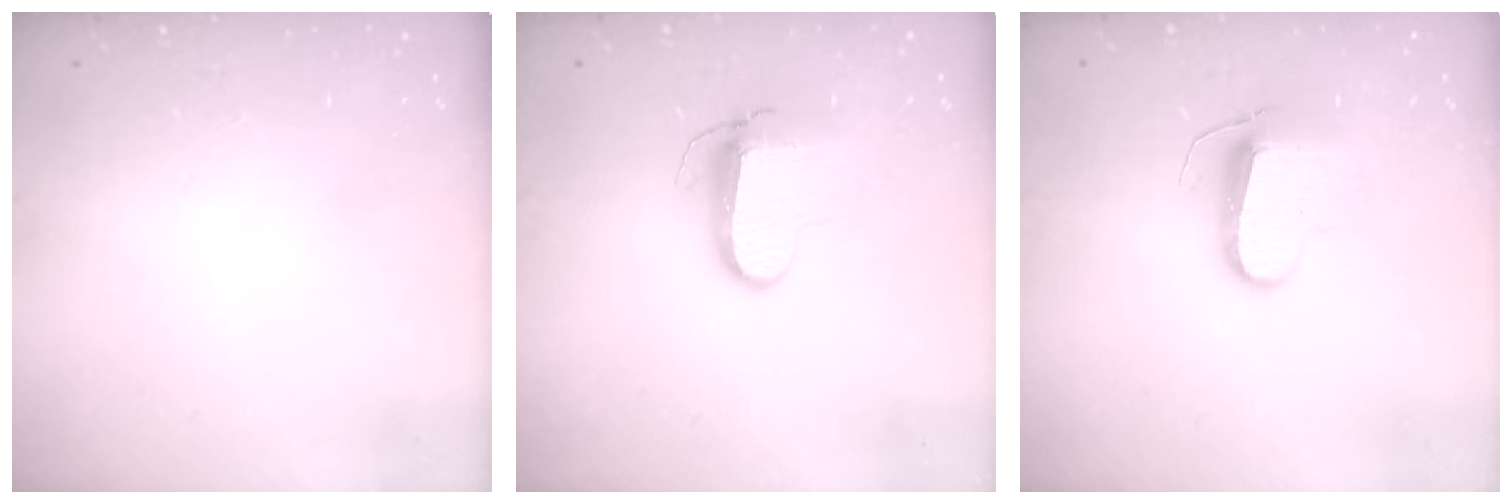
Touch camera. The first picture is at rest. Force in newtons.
{"total": 8.9, "press": 8.9, "slide": 0.9}
{"total": 9.8, "press": 9.8, "slide": 0.4}